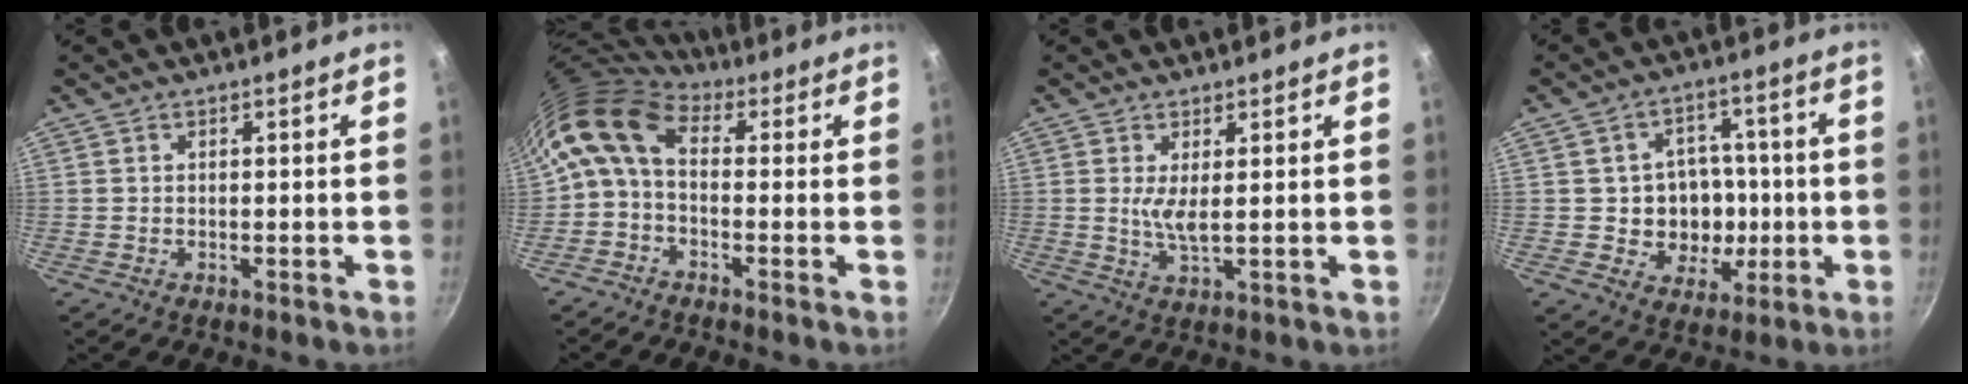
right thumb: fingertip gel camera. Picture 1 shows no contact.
{"total": 9.4, "force": [1.0, 5.9, 7.2], "torque": [-0.141, 0.029, -0.001]}
{"total": 3.7, "force": [0.8, 0.8, 3.5], "torque": [-0.073, -0.015, 0.018]}
{"total": 11.1, "force": [-0.9, 9.9, 4.9], "torque": [-0.025, 0.010, -0.007]}